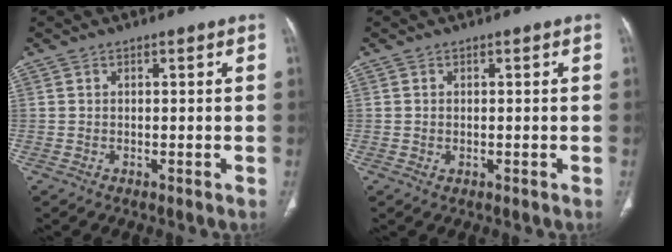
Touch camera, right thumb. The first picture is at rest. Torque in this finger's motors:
{"motor_torque": [-0.65, -0.26, -0.10, 0.11, -0.04]}